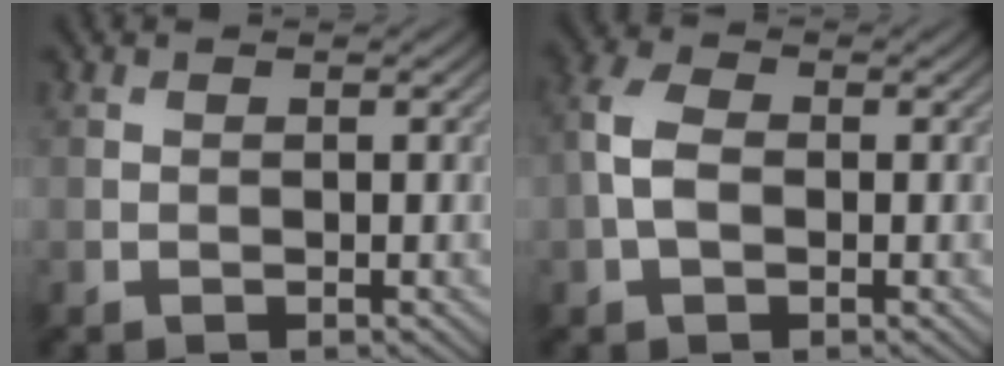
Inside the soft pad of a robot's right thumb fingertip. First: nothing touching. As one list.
[{"total": 4.4, "force": [-0.3, 2.9, 3.3], "torque": [-0.083, 0.007, -0.015]}]